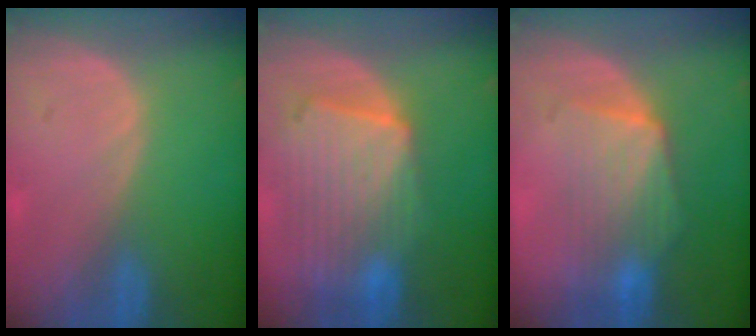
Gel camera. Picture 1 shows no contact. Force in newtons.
{"total": 10.7, "press": 9.3, "slide": 5.3}
{"total": 7.3, "press": 7.1, "slide": 1.6}